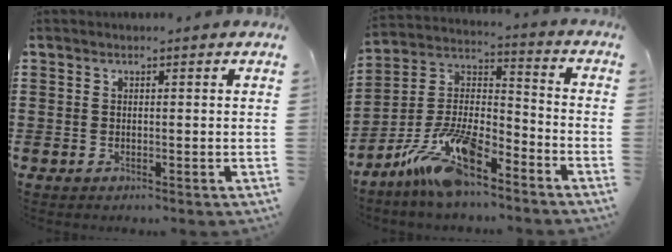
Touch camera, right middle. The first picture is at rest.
{"total": 13.3, "force": [-9.8, 3.6, 8.3], "torque": [-0.178, 0.023, -0.191]}